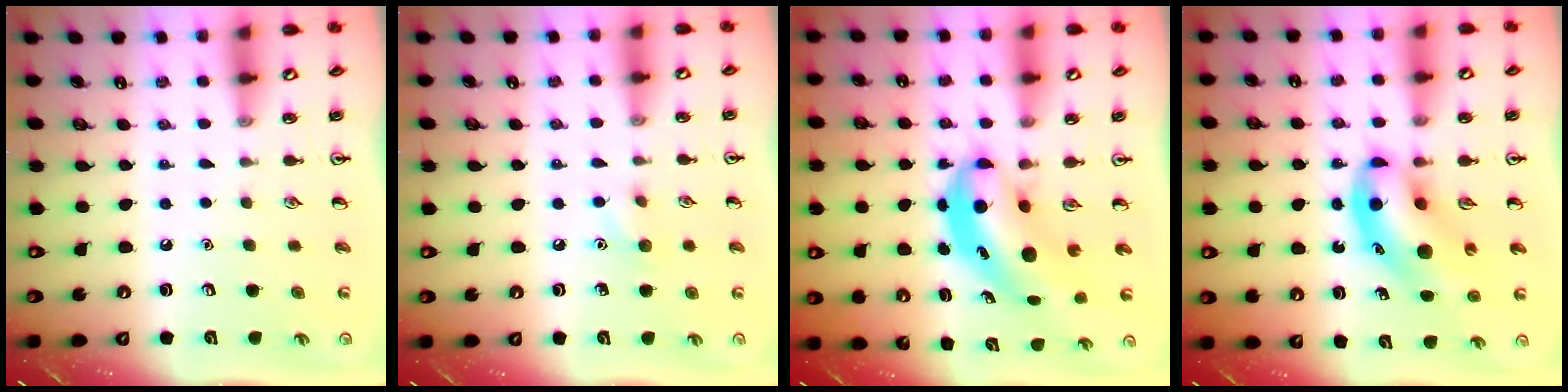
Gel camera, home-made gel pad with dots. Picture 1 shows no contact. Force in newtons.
{"total": 5.9, "press": 5.6, "slide": 1.8}
{"total": 6.3, "press": 6.1, "slide": 1.7}
{"total": 11.1, "press": 10.6, "slide": 3.1}